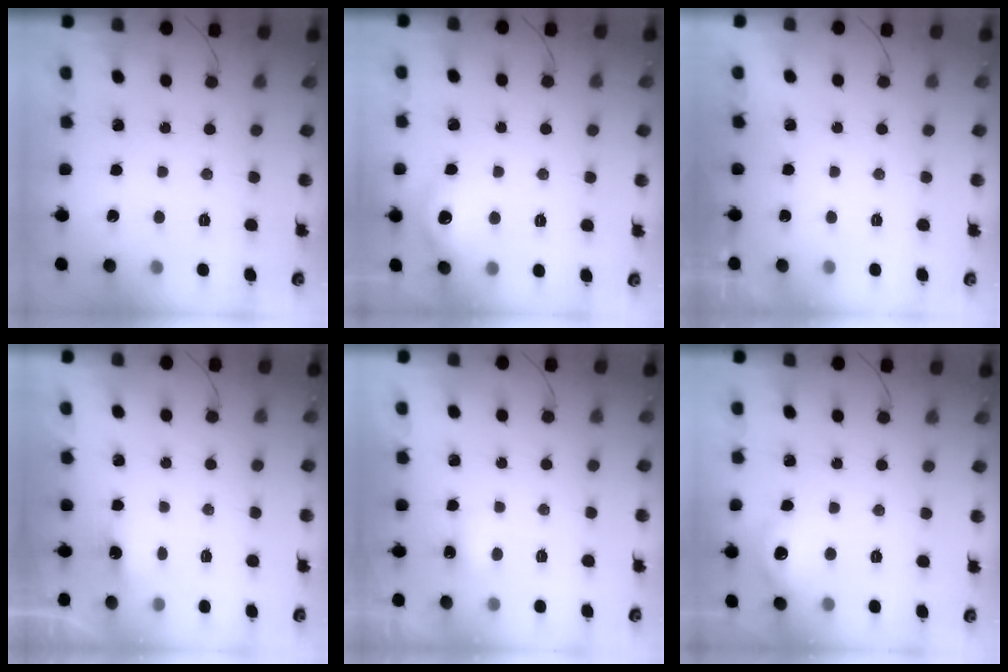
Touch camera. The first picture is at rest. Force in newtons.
{"total": 8.9, "press": 8.8, "slide": 1.3}
{"total": 1.8, "press": 0.1, "slide": 1.8}
{"total": 2.7, "press": 2.6, "slide": 0.6}
{"total": 3.0, "press": 2.9, "slide": 0.8}
{"total": 8.1, "press": 8.0, "slide": 1.4}